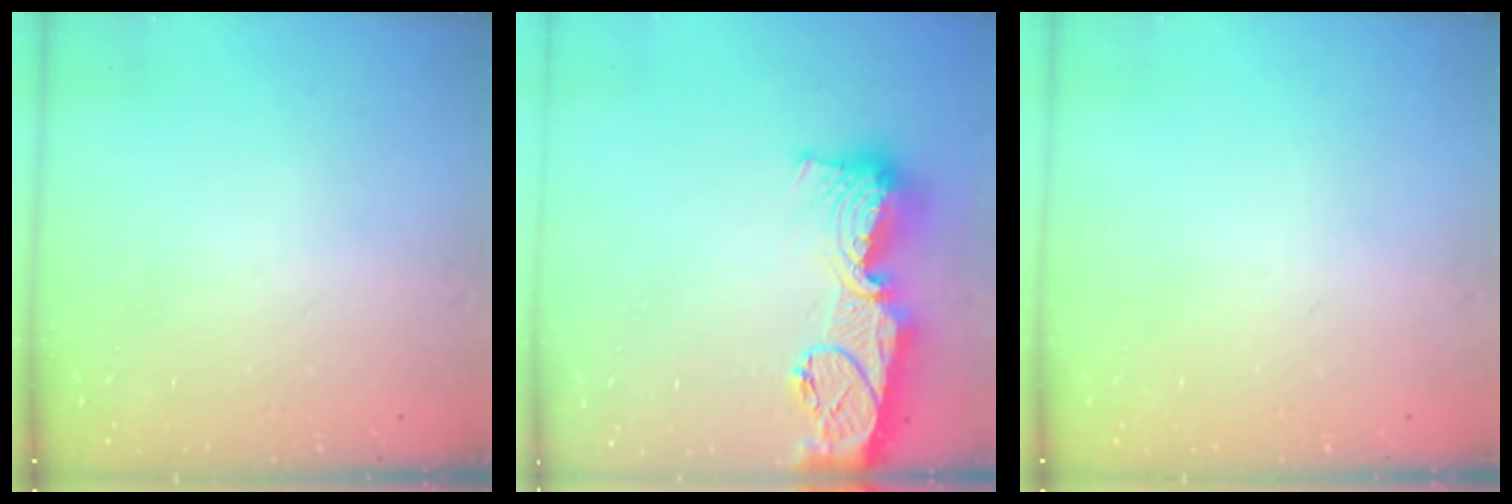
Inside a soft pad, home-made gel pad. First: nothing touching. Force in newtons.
{"total": 18.5, "press": 18.4, "slide": 1.7}
{"total": 0.0}